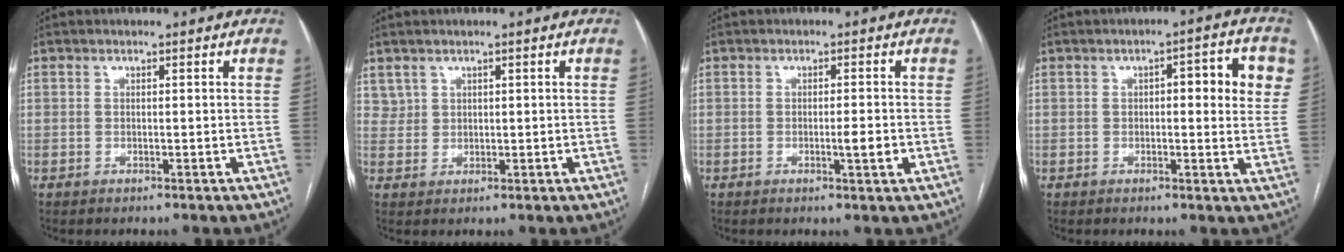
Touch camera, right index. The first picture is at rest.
{"total": 2.1, "force": [1.5, 1.4, 0.0], "torque": [0.008, 0.005, 0.028]}
{"total": 2.5, "force": [-0.6, 0.1, 2.4], "torque": [-0.039, -0.003, -0.008]}
{"total": 7.4, "force": [1.7, 2.1, 6.8], "torque": [-0.076, 0.016, 0.015]}